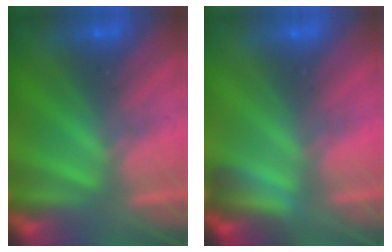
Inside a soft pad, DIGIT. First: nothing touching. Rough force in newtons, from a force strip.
{"total": 2.7}